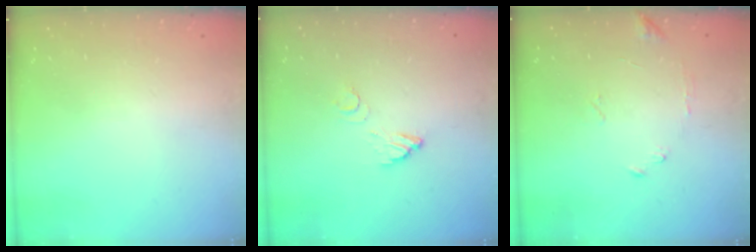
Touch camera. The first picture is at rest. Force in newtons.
{"total": 3.6, "press": 3.6, "slide": 0.3}
{"total": 8.4, "press": 8.3, "slide": 0.5}